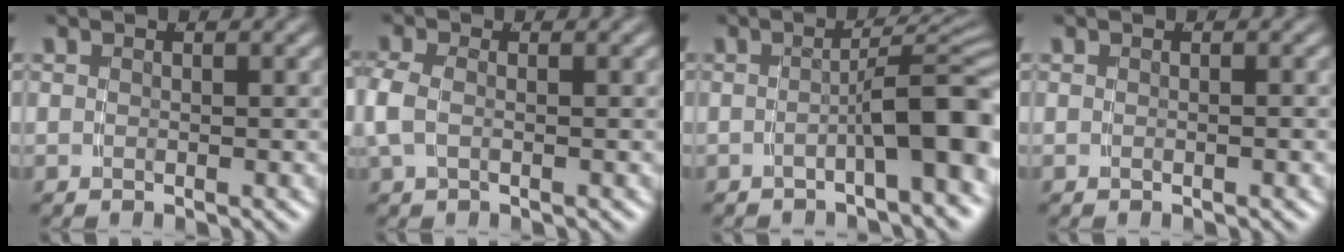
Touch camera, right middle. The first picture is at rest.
{"total": 1.9, "force": [-0.2, 1.0, 1.6], "torque": [-0.052, -0.008, 0.004]}
{"total": 6.8, "force": [-2.6, 1.6, 6.0], "torque": [-0.054, 0.006, -0.041]}
{"total": 0.0}